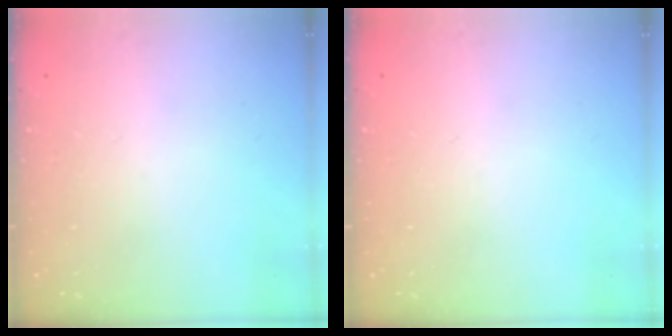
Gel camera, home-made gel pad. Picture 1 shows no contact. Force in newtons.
{"total": 0.0}